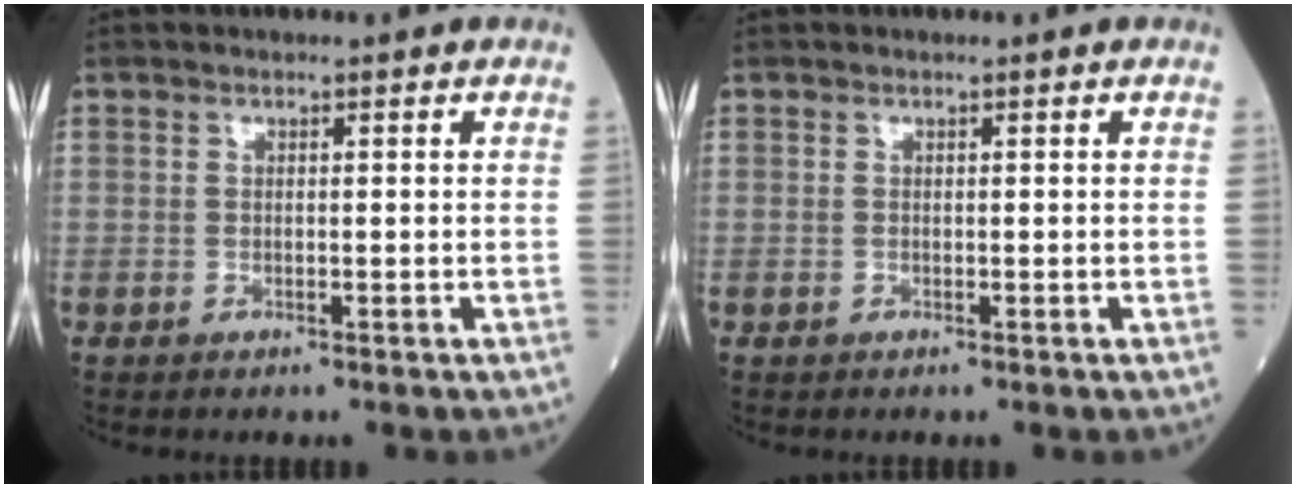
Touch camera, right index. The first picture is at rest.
{"total": 0.0}